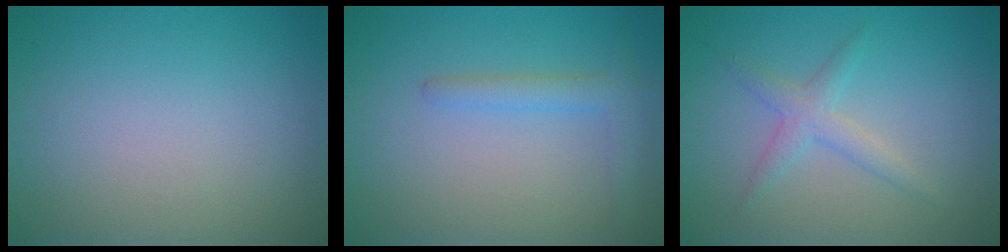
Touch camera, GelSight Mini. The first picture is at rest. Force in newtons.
{"total": 2.0, "press": 2.0, "slide": 0.2}
{"total": 2.1, "press": 2.1, "slide": 0.1}